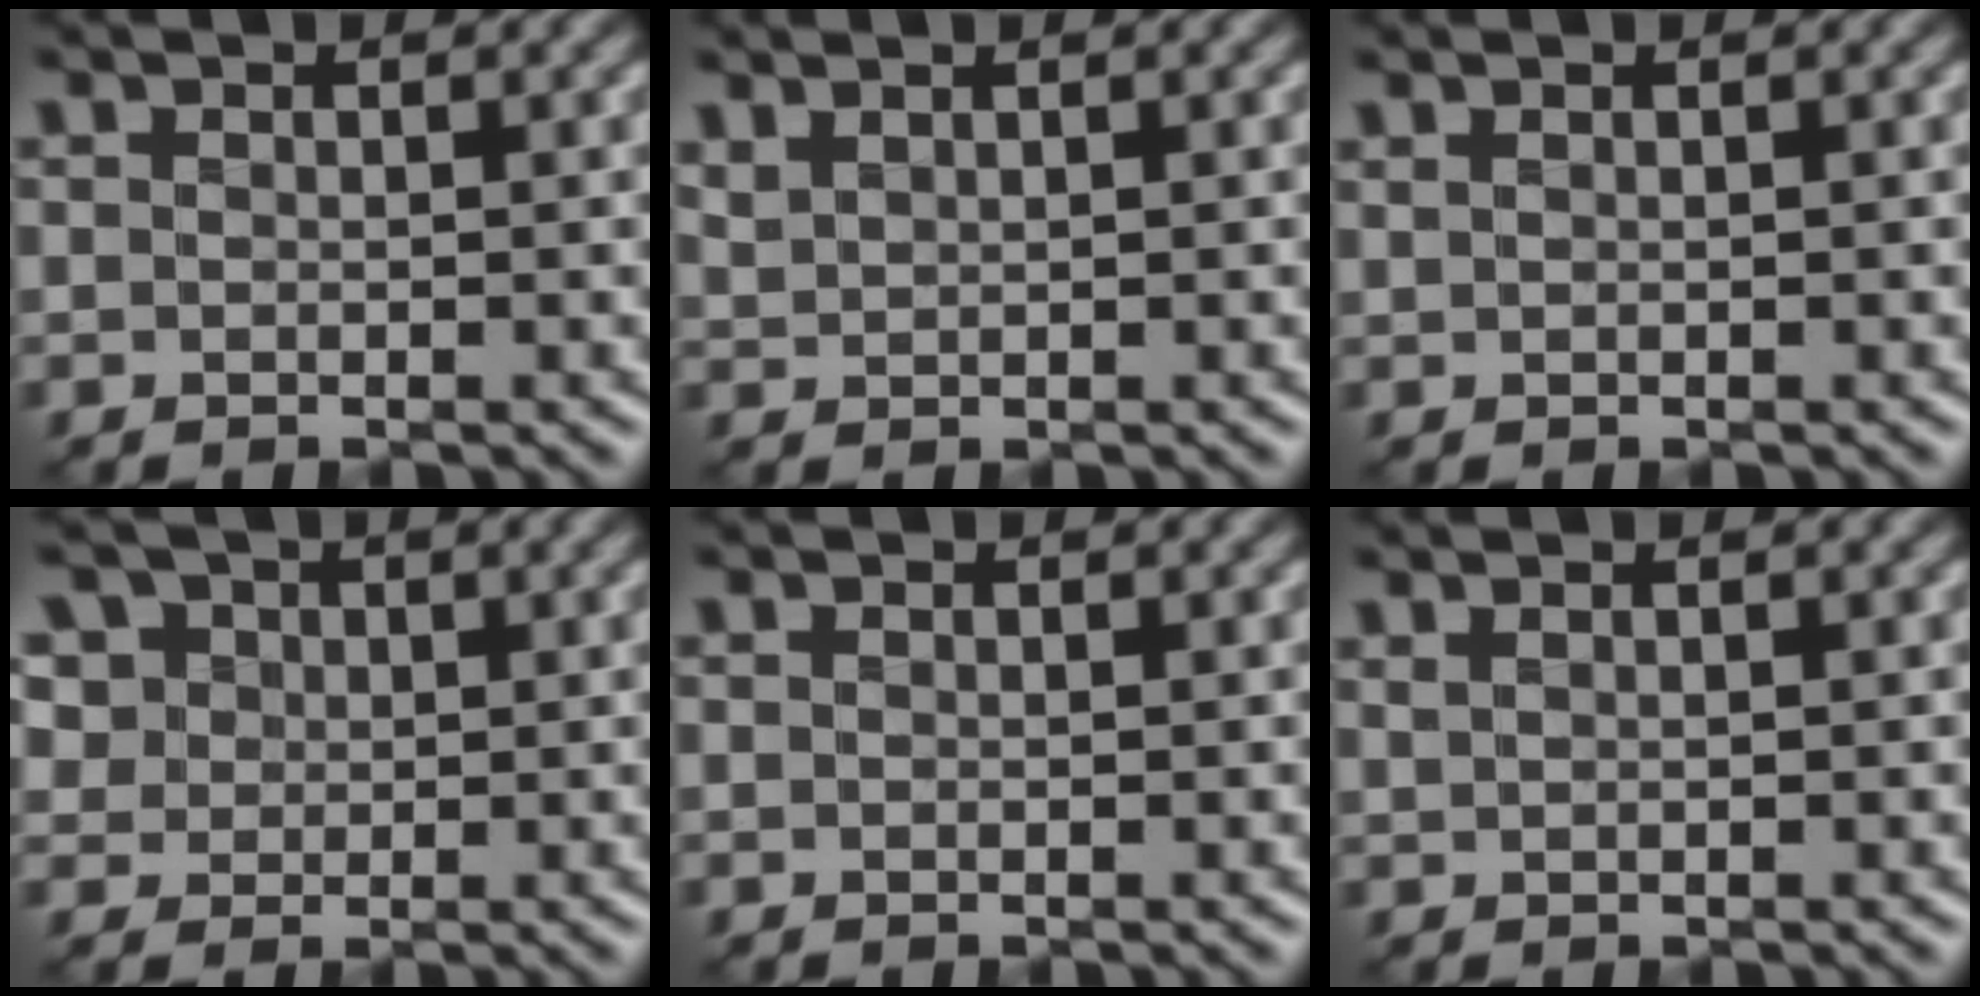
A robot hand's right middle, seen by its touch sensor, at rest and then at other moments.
{"total": 1.2, "force": [1.1, 0.3, 0.4], "torque": [-0.012, 0.003, 0.026]}
{"total": 0.5, "force": [0.4, 0.2, 0.3], "torque": [-0.007, -0.001, 0.008]}
{"total": 6.3, "force": [3.1, 4.9, 2.4], "torque": [-0.065, 0.010, 0.044]}
{"total": 0.0}
{"total": 0.8, "force": [0.7, 0.3, 0.4], "torque": [-0.008, -0.002, 0.011]}